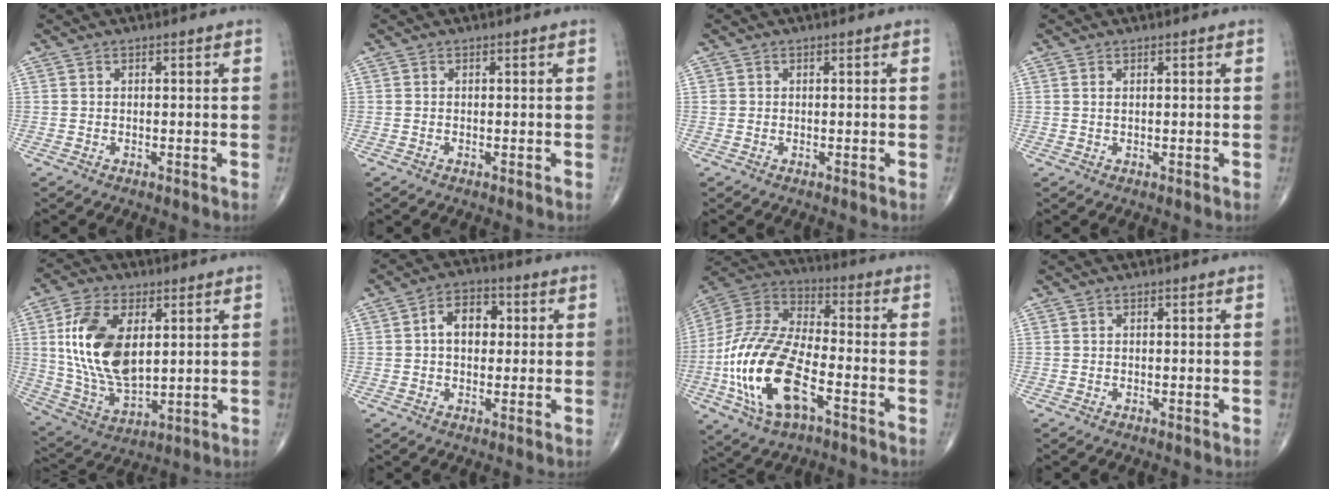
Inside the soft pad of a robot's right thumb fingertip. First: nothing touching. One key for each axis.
{"total": 0.0}
{"total": 0.7, "fx": 0.1, "fy": 0.7, "fz": 0.2, "tx": 0.003, "ty": 0.002, "tz": 0.002}
{"total": 0.6, "fx": 0.3, "fy": 0.3, "fz": 0.5, "tx": -0.012, "ty": 0.003, "tz": 0.007}
{"total": 17.7, "fx": 3.7, "fy": 9.8, "fz": 14.3, "tx": -0.268, "ty": -0.016, "tz": 0.077}
{"total": 7.3, "fx": 1.0, "fy": 5.0, "fz": 5.2, "tx": -0.064, "ty": 0.018, "tz": 0.009}
{"total": 21.2, "fx": -7.1, "fy": 9.7, "fz": 17.4, "tx": -0.365, "ty": 0.024, "tz": -0.131}
{"total": 0.0}